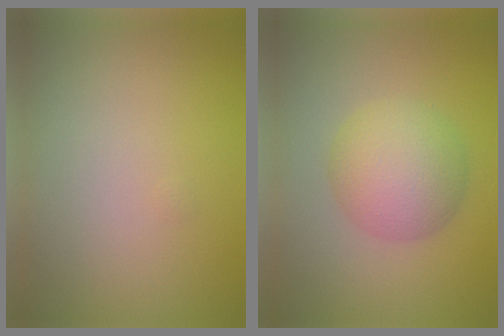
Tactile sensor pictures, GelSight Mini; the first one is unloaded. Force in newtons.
{"total": 5.3, "press": 5.3, "slide": 0.1}